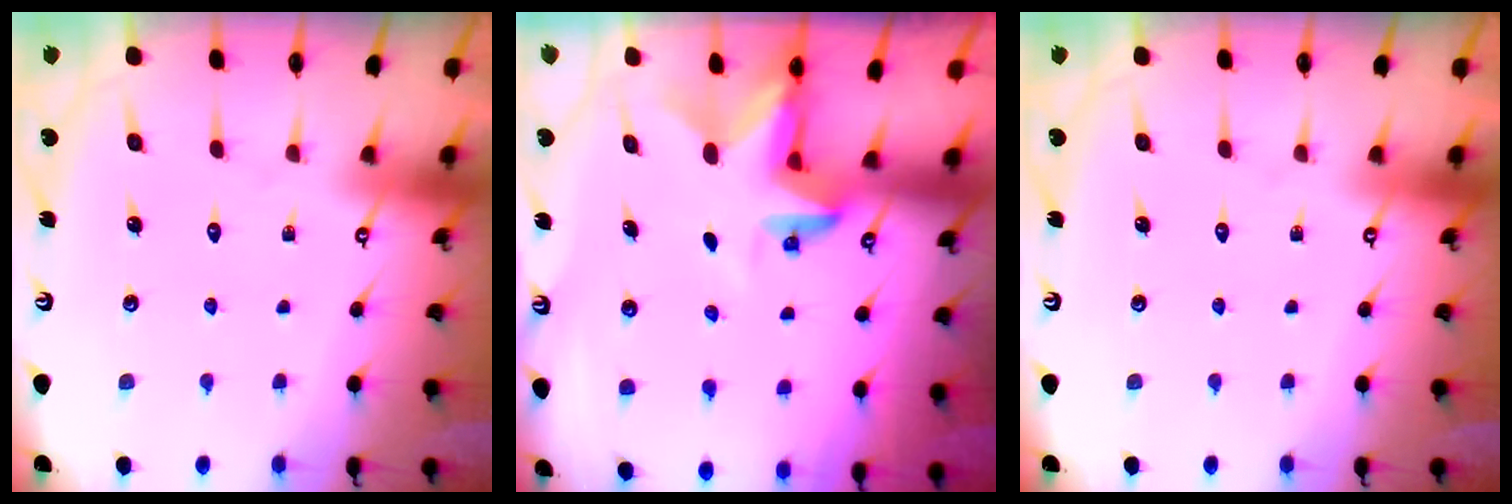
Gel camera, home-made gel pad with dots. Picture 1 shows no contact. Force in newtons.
{"total": 2.9, "press": 2.9, "slide": 0.2}
{"total": 0.0}